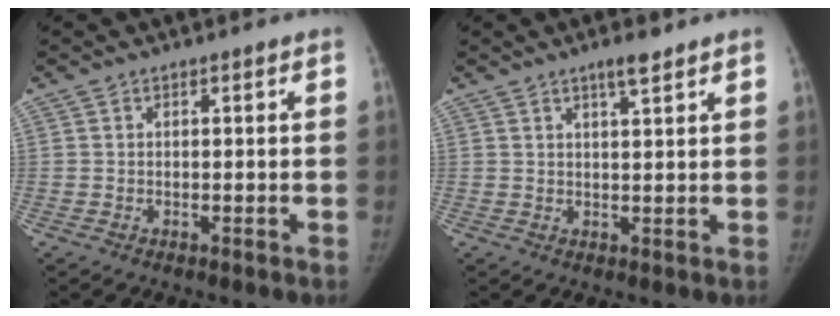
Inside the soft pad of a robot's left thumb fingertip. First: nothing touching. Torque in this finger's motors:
{"motor_torque": [0.08, -0.16, 0.45, -0.55, 0.07]}